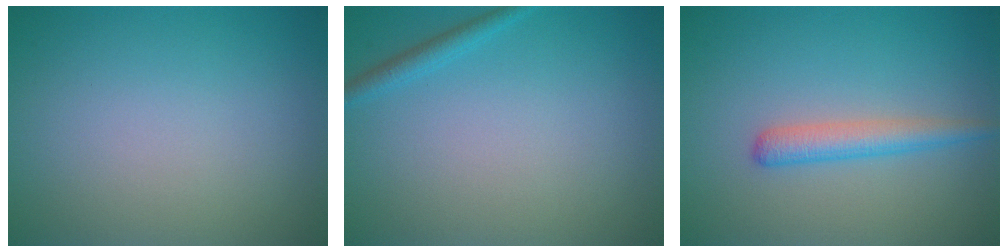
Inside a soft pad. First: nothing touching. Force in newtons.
{"total": 1.3, "press": 1.3, "slide": 0.1}
{"total": 2.5, "press": 2.5, "slide": 0.1}